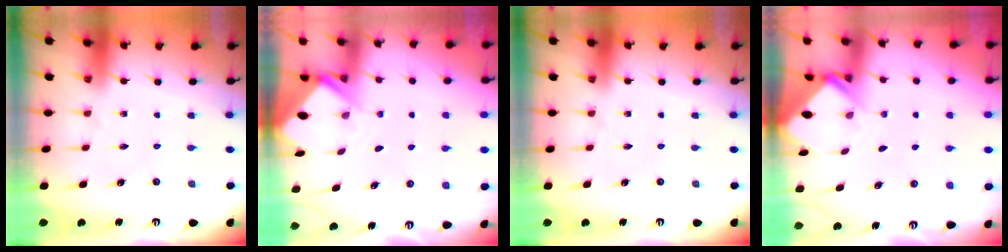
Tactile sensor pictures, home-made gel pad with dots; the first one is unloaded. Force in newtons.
{"total": 2.4, "press": 2.4, "slide": 0.1}
{"total": 0.0}
{"total": 2.6, "press": 2.6, "slide": 0.2}